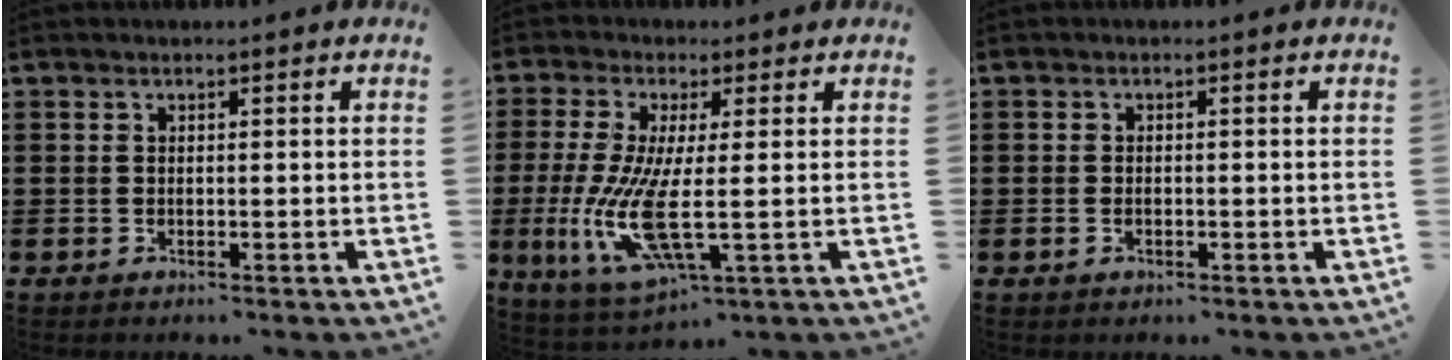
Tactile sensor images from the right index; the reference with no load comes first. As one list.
[{"total": 10.3, "force": [-1.0, 2.2, 10.0], "torque": [-0.223, -0.028, -0.018]}, {"total": 0.9, "force": [-0.3, 0.5, 0.6], "torque": [-0.015, -0.002, -0.006]}]